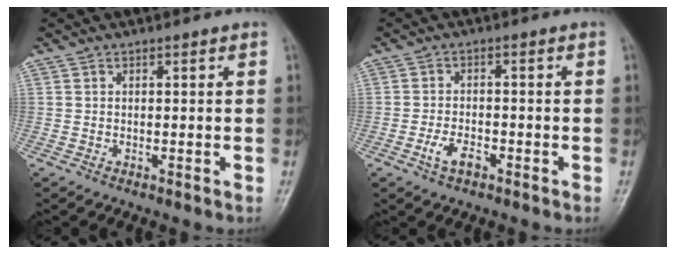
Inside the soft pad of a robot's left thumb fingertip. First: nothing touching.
{"total": 3.7, "force": [-1.9, 1.9, 2.6], "torque": [-0.050, 0.012, -0.035]}